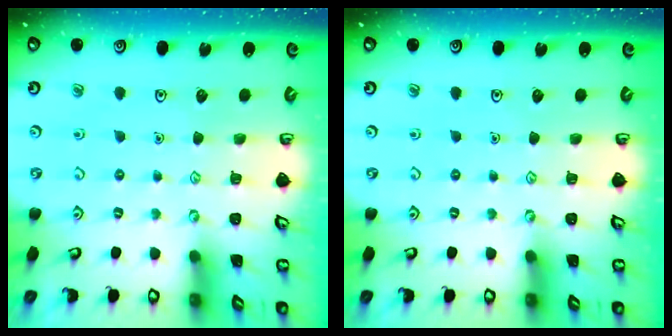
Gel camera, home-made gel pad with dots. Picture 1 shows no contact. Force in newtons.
{"total": 0.0}